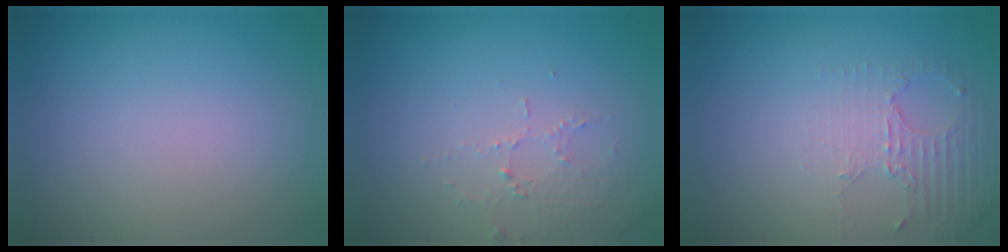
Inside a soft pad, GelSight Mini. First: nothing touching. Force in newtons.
{"total": 1.9, "press": 1.8, "slide": 0.4}
{"total": 2.7, "press": 1.9, "slide": 1.9}